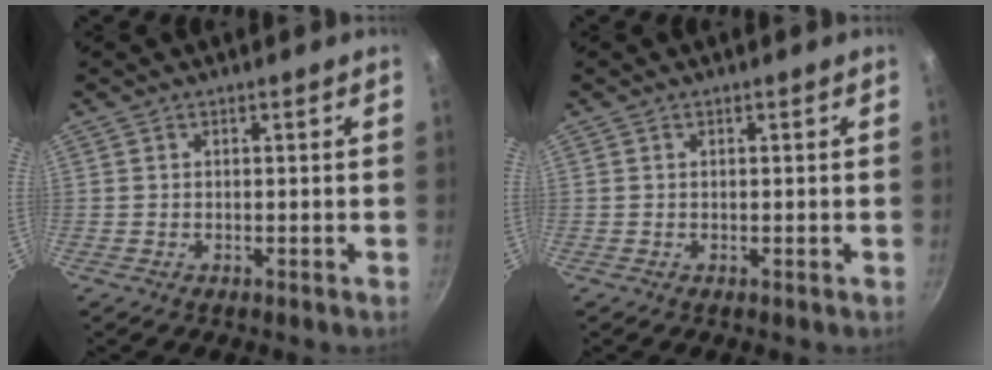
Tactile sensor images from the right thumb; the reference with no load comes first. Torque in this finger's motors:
{"motor_torque": [1.02, 0.89, 0.11, -0.23, 0.04]}